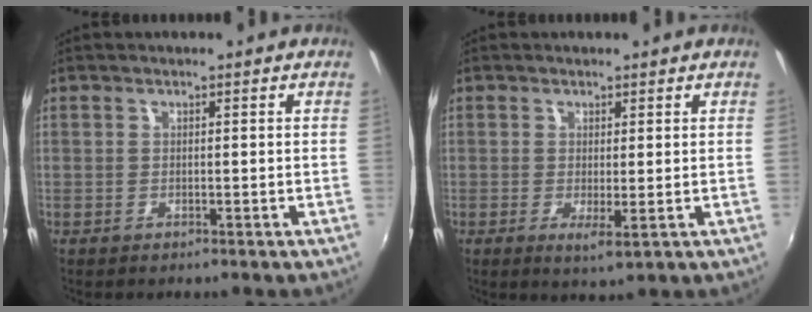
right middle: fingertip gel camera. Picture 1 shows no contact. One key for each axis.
{"total": 2.6, "fx": -0.1, "fy": 0.3, "fz": 2.6, "tx": -0.045, "ty": -0.010, "tz": -0.001}